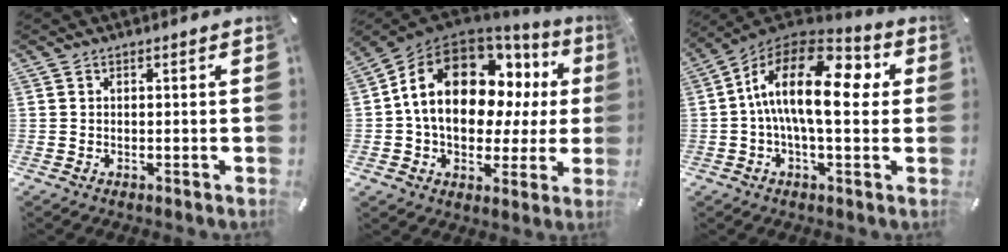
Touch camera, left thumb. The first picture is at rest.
{"total": 18.2, "force": [4.7, 12.7, 12.2], "torque": [-0.207, -0.024, 0.079]}
{"total": 18.9, "force": [1.9, 8.9, 16.6], "torque": [-0.314, -0.011, 0.024]}